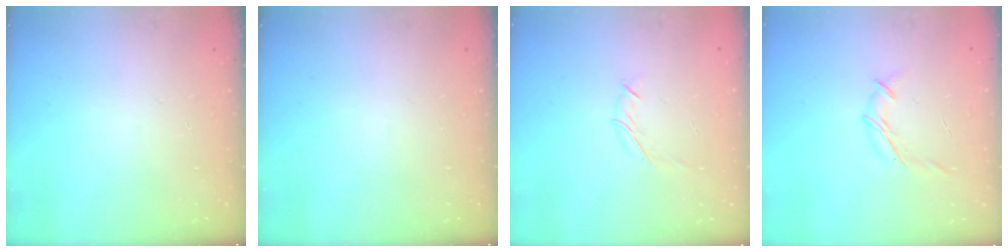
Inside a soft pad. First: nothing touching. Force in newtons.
{"total": 0.0}
{"total": 3.9, "press": 3.8, "slide": 0.8}
{"total": 6.8, "press": 6.7, "slide": 0.9}